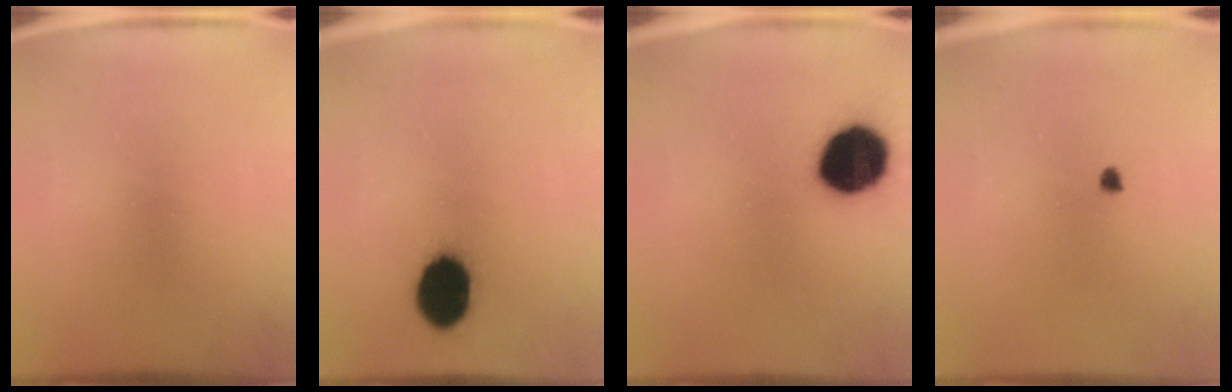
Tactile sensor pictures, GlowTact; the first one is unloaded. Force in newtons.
{"total": 13.0}
{"total": 15.5}
{"total": 1.0}